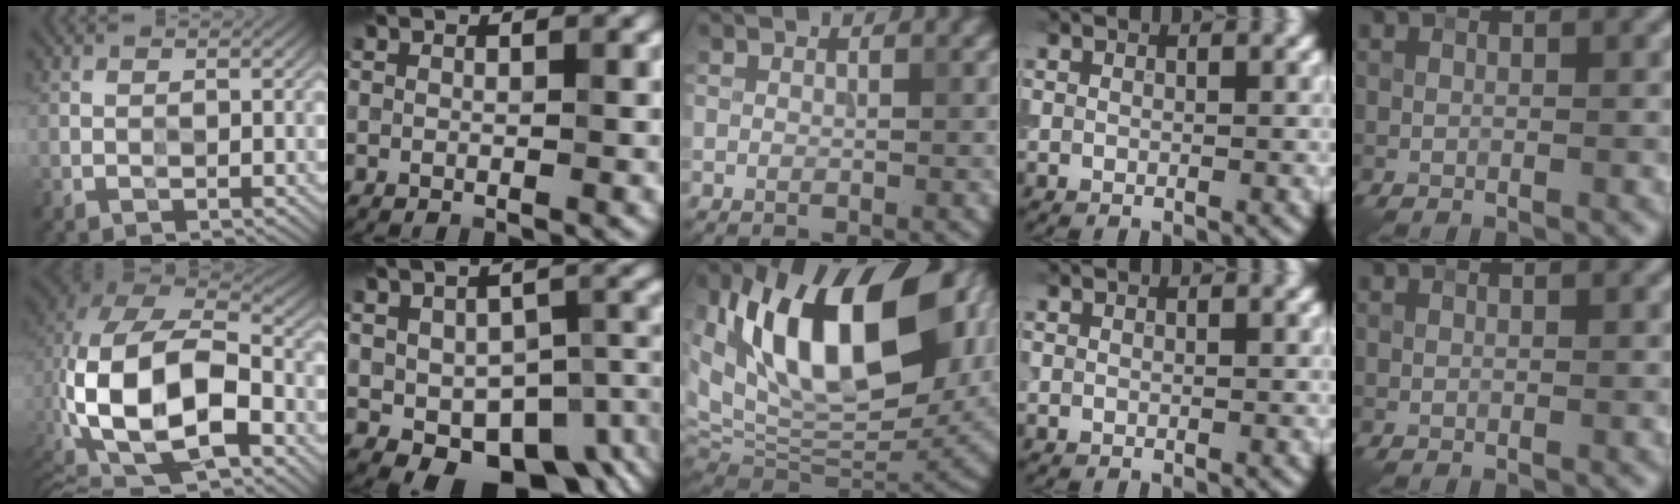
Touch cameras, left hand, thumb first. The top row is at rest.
{"thumb": {"total": 18.0, "force": [-4.0, 10.7, 13.9], "torque": [-0.291, -0.026, -0.052]}, "index": {"total": 11.0, "force": [-3.7, 6.3, 8.2], "torque": [-0.112, -0.020, -0.038]}, "middle": {"total": 17.6, "force": [3.9, 9.8, 14.0], "torque": [-0.237, 0.016, 0.067]}}